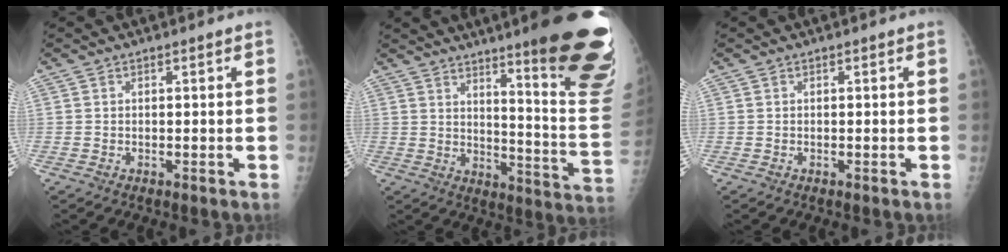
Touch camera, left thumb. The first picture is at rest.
{"total": 24.5, "force": [15.0, 3.0, 19.2], "torque": [-0.198, -0.090, 0.202]}
{"total": 0.0}